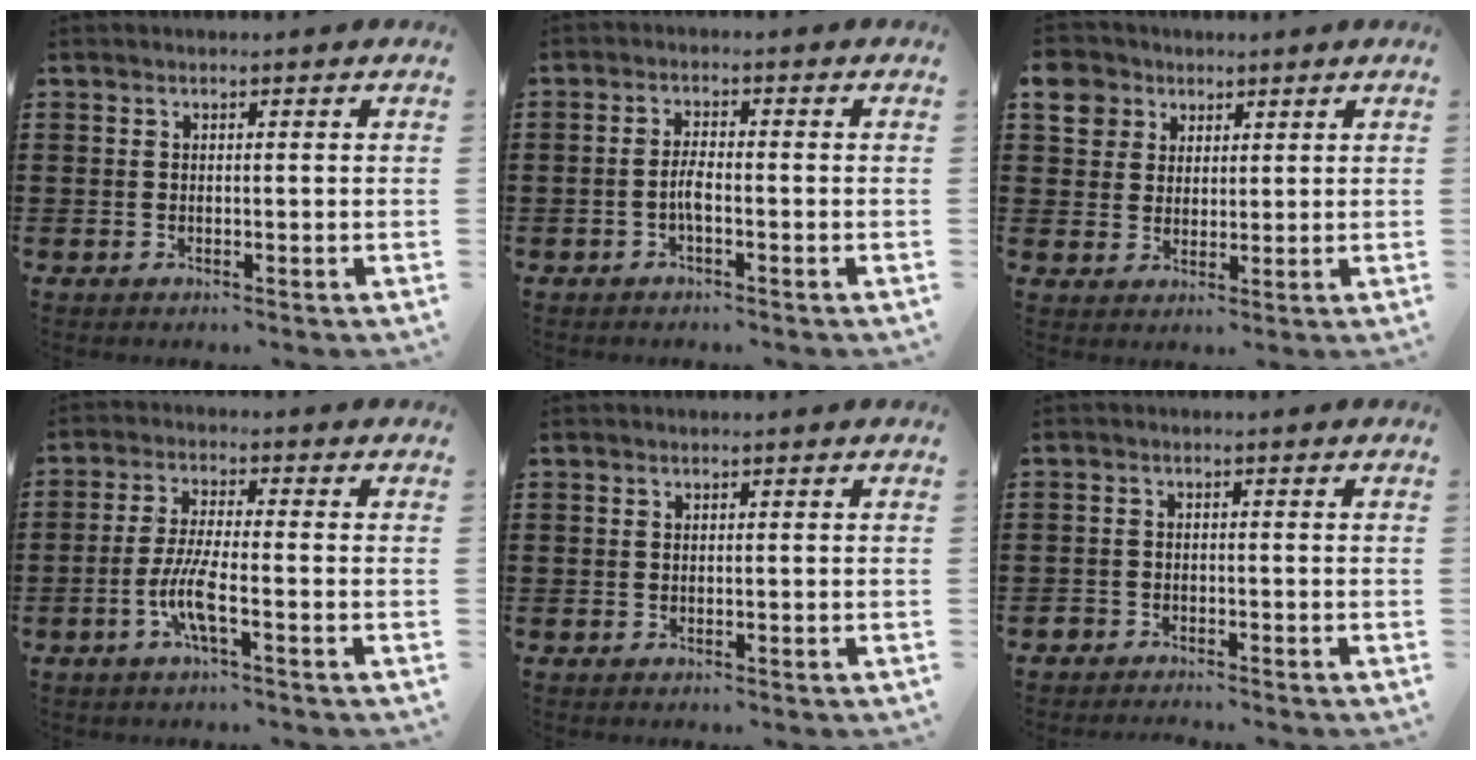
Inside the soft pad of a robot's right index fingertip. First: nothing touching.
{"total": 2.8, "force": [-1.1, 0.6, 2.5], "torque": [-0.061, -0.002, -0.026]}
{"total": 6.1, "force": [3.0, 5.2, 1.3], "torque": [-0.045, 0.016, 0.055]}
{"total": 6.3, "force": [-2.5, 1.1, 5.7], "torque": [-0.128, -0.013, -0.055]}
{"total": 0.0}
{"total": 2.1, "force": [-2.1, 0.3, -0.2], "torque": [-0.003, 0.001, -0.048]}